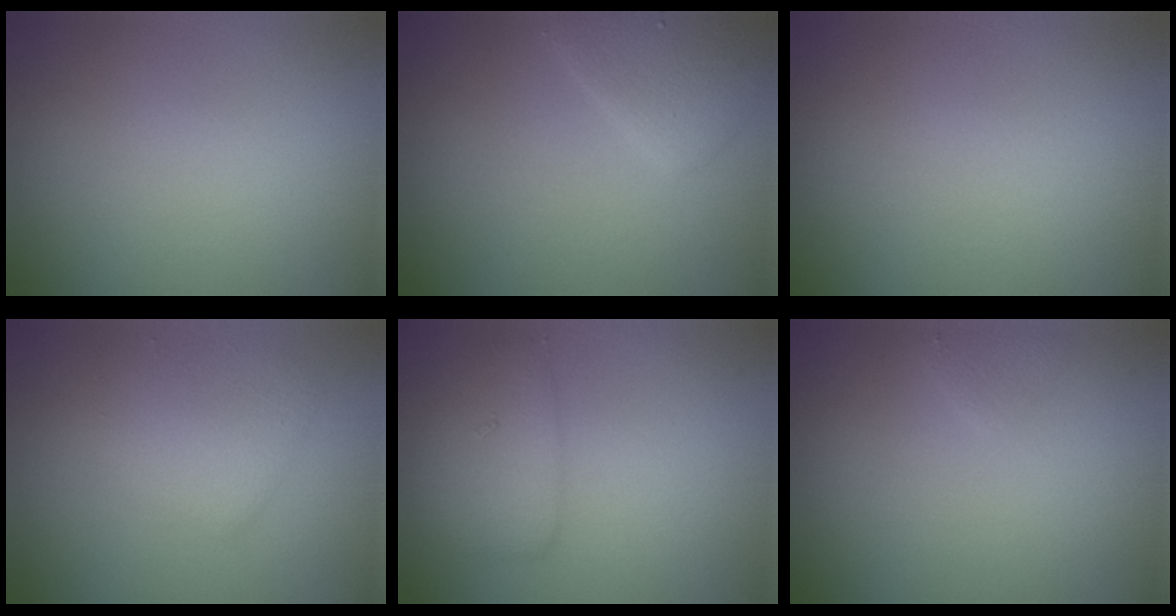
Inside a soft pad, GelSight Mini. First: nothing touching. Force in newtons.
{"total": 2.6, "press": 2.6, "slide": 0.2}
{"total": 0.0}
{"total": 2.8, "press": 2.8, "slide": 0.2}
{"total": 2.9, "press": 2.9, "slide": 0.1}
{"total": 0.7, "press": 0.7, "slide": 0.0}